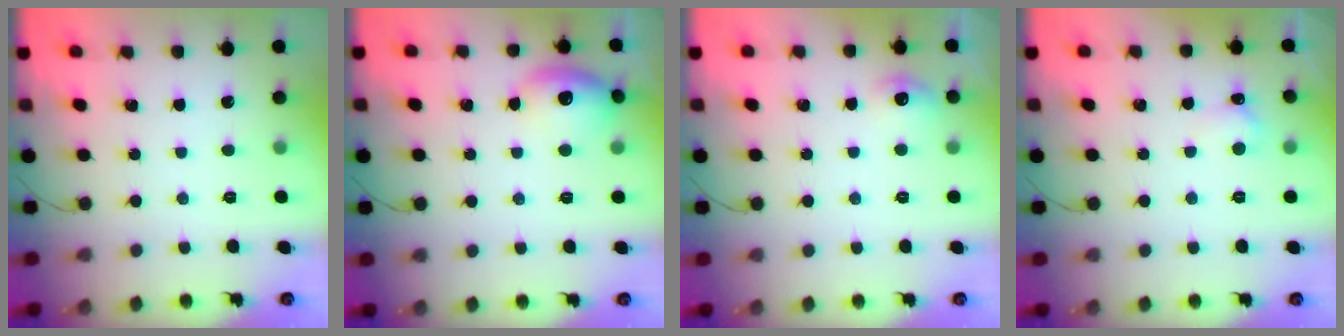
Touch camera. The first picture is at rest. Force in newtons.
{"total": 10.7, "press": 10.6, "slide": 1.5}
{"total": 6.9, "press": 6.8, "slide": 1.3}
{"total": 5.3, "press": 5.2, "slide": 1.1}